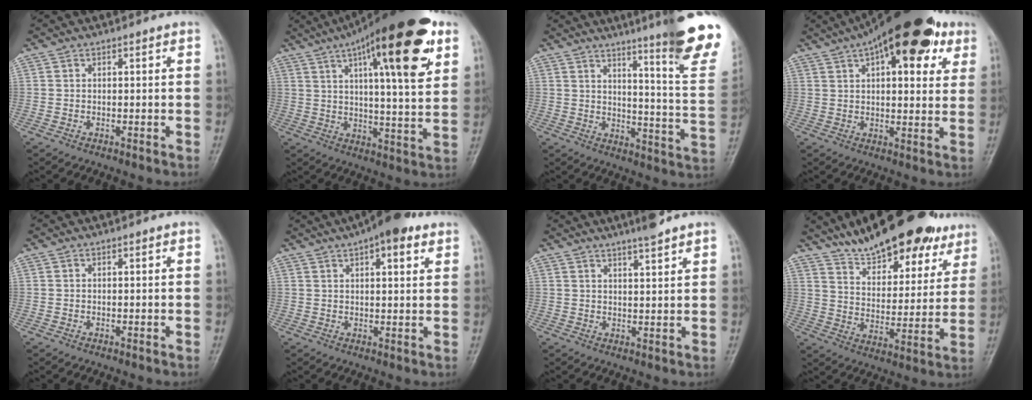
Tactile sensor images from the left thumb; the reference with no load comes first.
{"total": 25.1, "force": [11.2, 6.5, 21.5], "torque": [-0.312, -0.010, 0.164]}
{"total": 19.9, "force": [12.6, 1.7, 15.3], "torque": [-0.173, -0.081, 0.164]}
{"total": 22.1, "force": [11.1, 9.2, 16.8], "torque": [-0.224, 0.007, 0.160]}
{"total": 0.0}
{"total": 10.1, "force": [6.0, 3.6, 7.3], "torque": [-0.087, -0.005, 0.083]}
{"total": 5.1, "force": [4.1, 0.5, 3.0], "torque": [-0.037, -0.017, 0.064]}
{"total": 22.3, "force": [17.3, 8.1, 11.5], "torque": [-0.134, -0.071, 0.255]}